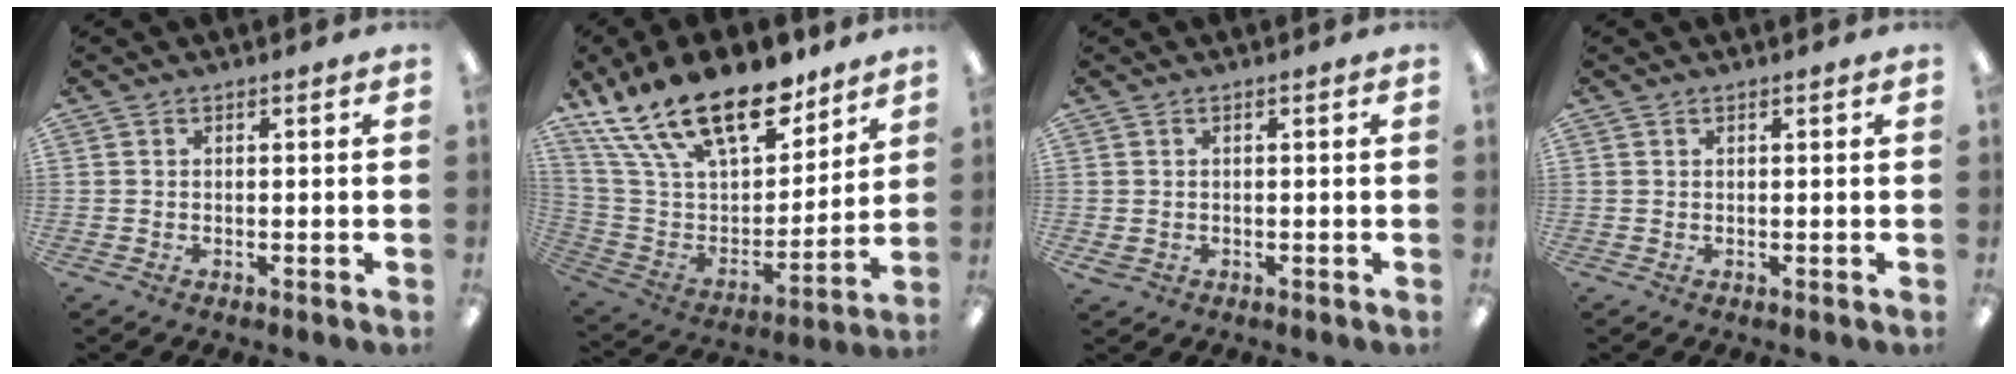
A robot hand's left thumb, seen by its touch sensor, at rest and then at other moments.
{"total": 25.4, "force": [17.4, 11.3, 14.8], "torque": [-0.280, -0.113, 0.304]}
{"total": 1.5, "force": [0.1, 1.2, 0.8], "torque": [-0.016, 0.003, 0.001]}
{"total": 0.5, "force": [0.4, 0.2, 0.2], "torque": [-0.005, 0.004, 0.006]}